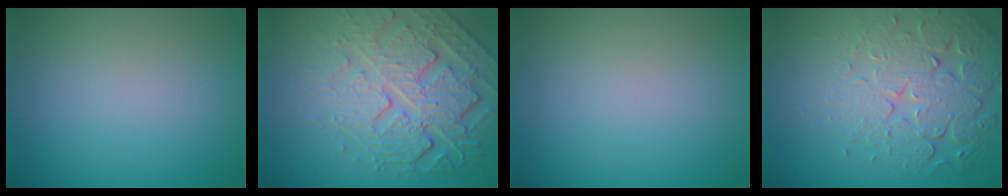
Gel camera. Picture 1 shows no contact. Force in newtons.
{"total": 6.8, "press": 5.5, "slide": 4.0}
{"total": 0.0}
{"total": 6.7, "press": 5.1, "slide": 4.4}